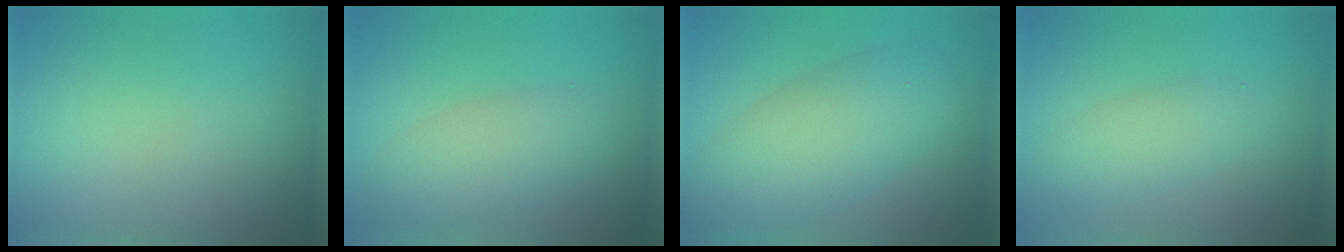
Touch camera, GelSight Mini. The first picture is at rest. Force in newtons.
{"total": 4.1, "press": 4.1, "slide": 0.2}
{"total": 7.0, "press": 7.0, "slide": 0.3}
{"total": 2.7, "press": 2.7, "slide": 0.1}